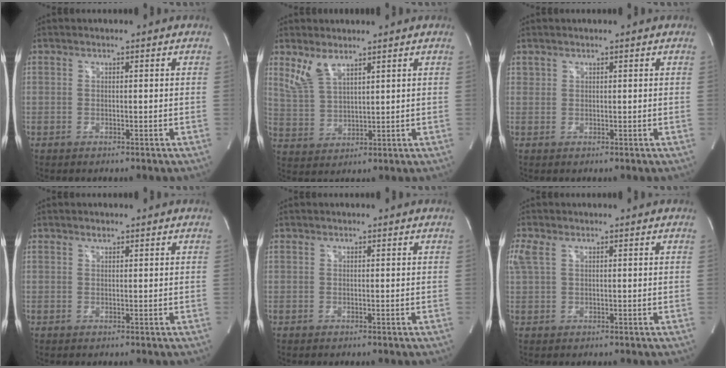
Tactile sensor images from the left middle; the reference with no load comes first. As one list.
[{"total": 5.2, "force": [3.7, 1.8, 3.2], "torque": [-0.079, 0.003, 0.087]}, {"total": 0.6, "force": [0.5, 0.4, 0.0], "torque": [0.003, 0.002, 0.010]}, {"total": 0.6, "force": [0.5, 0.2, 0.2], "torque": [-0.008, -0.001, 0.010]}, {"total": 0.0}, {"total": 3.4, "force": [1.6, 1.7, 2.4], "torque": [-0.082, 0.030, 0.043]}]